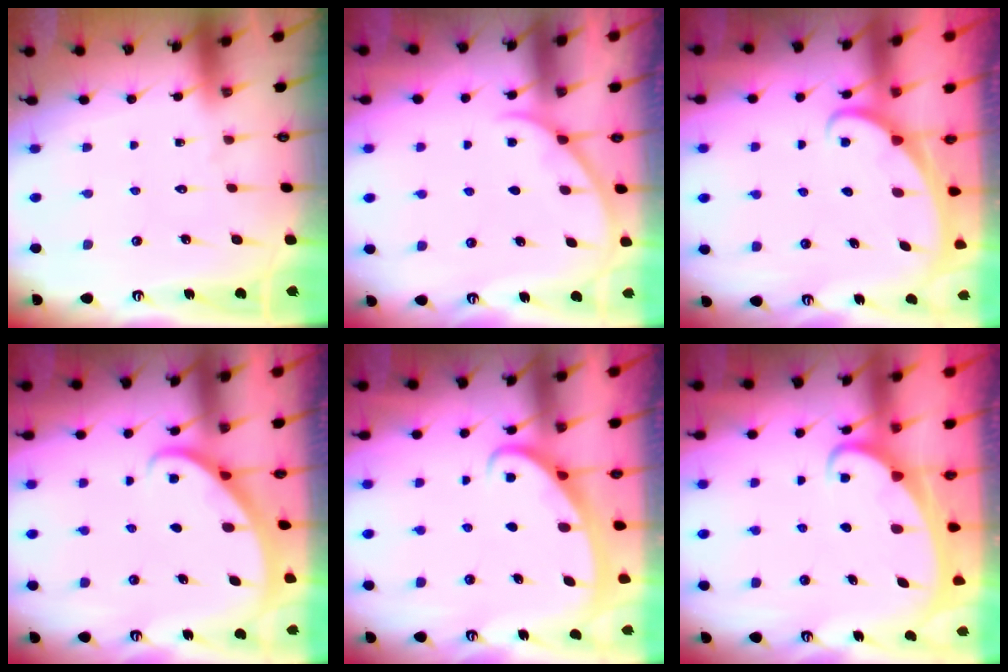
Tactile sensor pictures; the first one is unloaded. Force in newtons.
{"total": 1.9, "press": 1.9, "slide": 0.2}
{"total": 1.8, "press": 1.7, "slide": 0.1}
{"total": 2.3, "press": 2.3, "slide": 0.2}
{"total": 2.7, "press": 2.7, "slide": 0.4}
{"total": 2.0, "press": 2.0, "slide": 0.2}